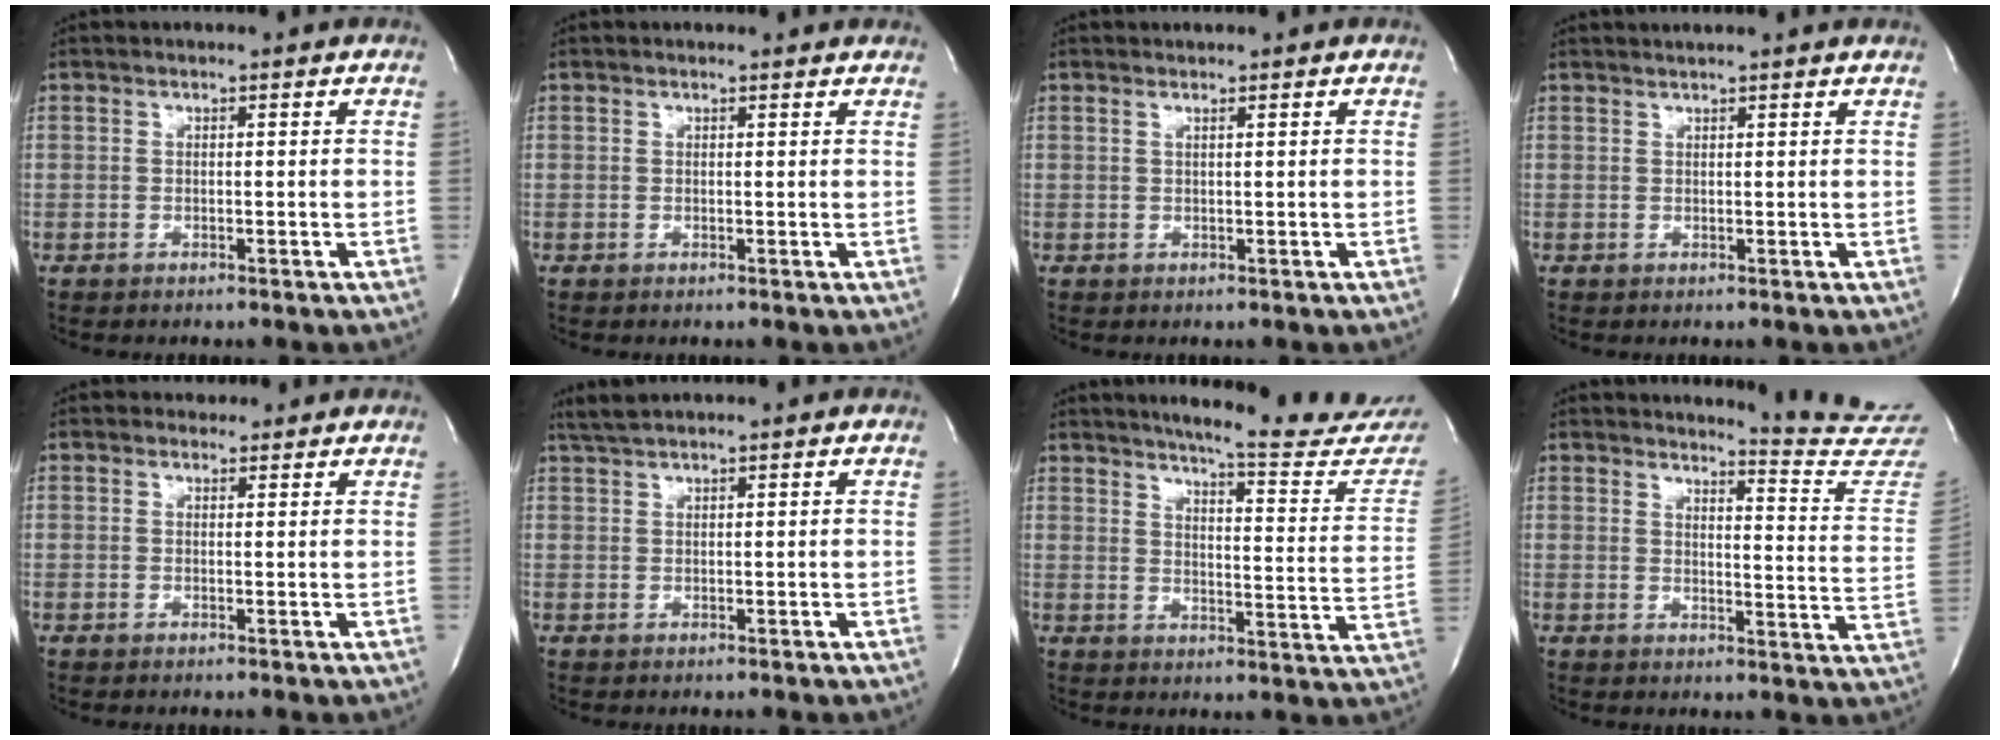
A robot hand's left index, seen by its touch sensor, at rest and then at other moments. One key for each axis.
{"total": 2.0, "fx": 2.0, "fy": 0.4, "fz": 0.4, "tx": -0.014, "ty": 0.002, "tz": 0.011}
{"total": 0.6, "fx": 0.4, "fy": -0.3, "fz": 0.4, "tx": -0.016, "ty": -0.003, "tz": 0.012}
{"total": 2.9, "fx": 2.6, "fy": -0.6, "fz": 1.0, "tx": -0.016, "ty": 0.013, "tz": 0.034}
{"total": 1.1, "fx": 0.8, "fy": 0.7, "fz": -0.2, "tx": 0.001, "ty": 0.001, "tz": 0.008}
{"total": 2.5, "fx": 2.3, "fy": -0.2, "fz": 1.1, "tx": -0.024, "ty": 0.012, "tz": 0.045}
{"total": 20.8, "fx": 19.6, "fy": 0.8, "fz": 7.0, "tx": -0.088, "ty": -0.111, "tz": 0.223}
{"total": 13.1, "fx": 13.0, "fy": -1.9, "fz": 0.4, "tx": -0.004, "ty": -0.142, "tz": 0.131}